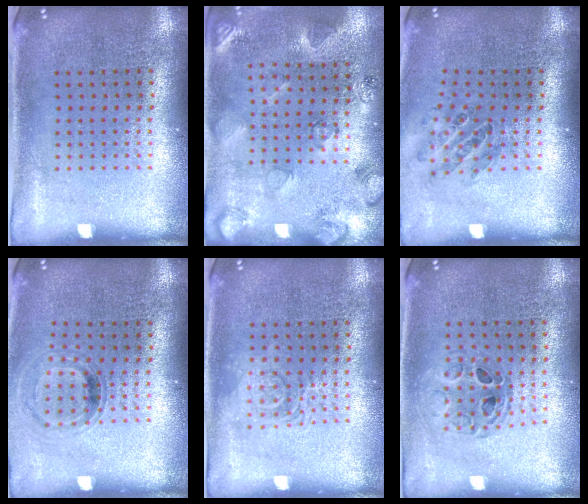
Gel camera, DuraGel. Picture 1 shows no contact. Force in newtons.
{"total": 2.1, "press": 1.9, "slide": 0.8}
{"total": 0.9, "press": 0.8, "slide": 0.1}
{"total": 0.8, "press": 0.7, "slide": 0.2}
{"total": 2.2, "press": 2.1, "slide": 0.4}
{"total": 0.8, "press": 0.8, "slide": 0.1}